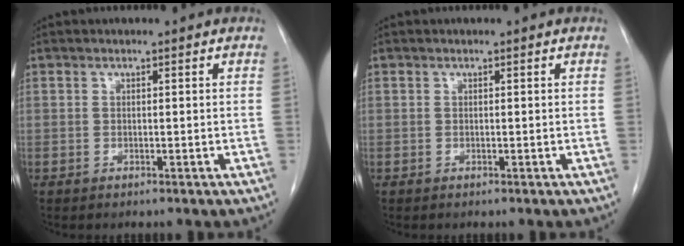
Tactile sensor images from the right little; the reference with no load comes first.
{"total": 0.0}